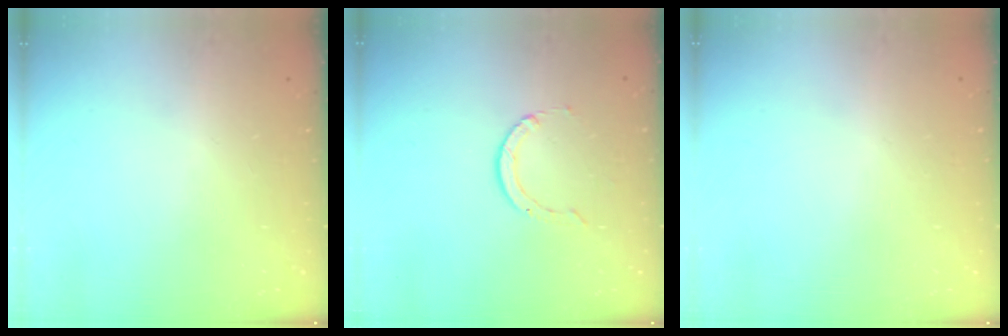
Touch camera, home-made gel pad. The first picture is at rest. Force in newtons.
{"total": 2.0, "press": 2.0, "slide": 0.2}
{"total": 2.6, "press": 2.6, "slide": 0.2}